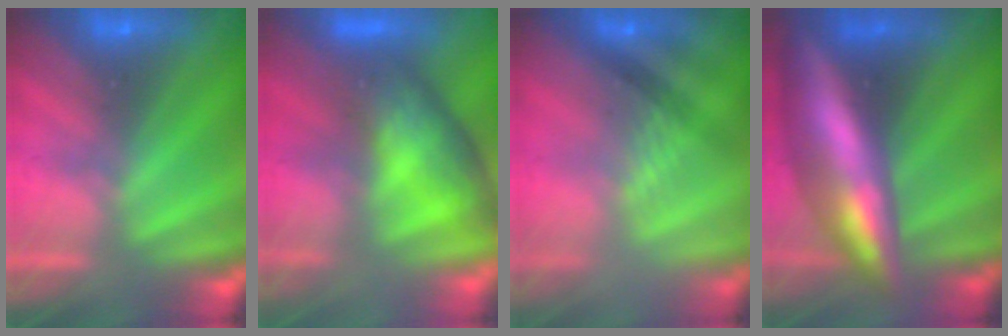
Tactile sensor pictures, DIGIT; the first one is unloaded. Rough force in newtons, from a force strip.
{"total": 7.7}
{"total": 2.2}
{"total": 13.7}